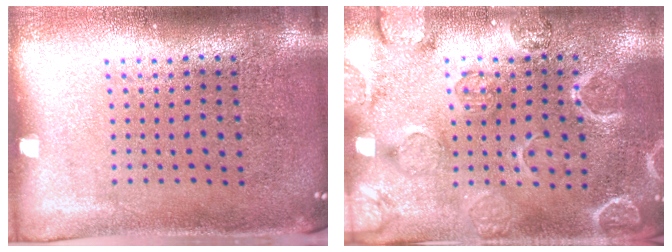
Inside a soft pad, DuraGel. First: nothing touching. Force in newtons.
{"total": 2.5, "press": 2.5, "slide": 0.2}